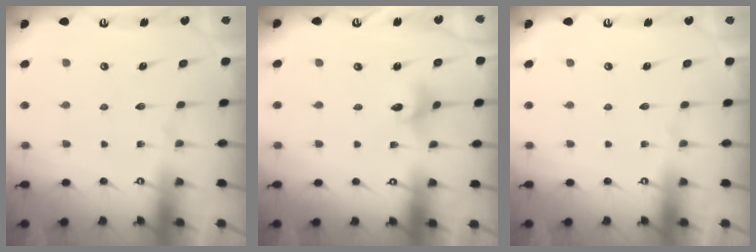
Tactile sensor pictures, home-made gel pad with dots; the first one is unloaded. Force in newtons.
{"total": 3.8, "press": 3.8, "slide": 0.4}
{"total": 0.0}